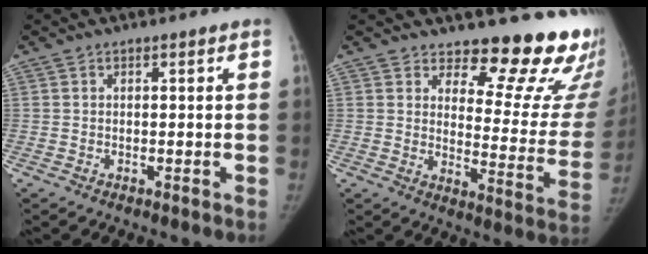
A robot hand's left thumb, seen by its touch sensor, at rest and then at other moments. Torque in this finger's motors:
{"motor_torque": [0.15, -0.04, 0.68, -0.61, 0.04]}